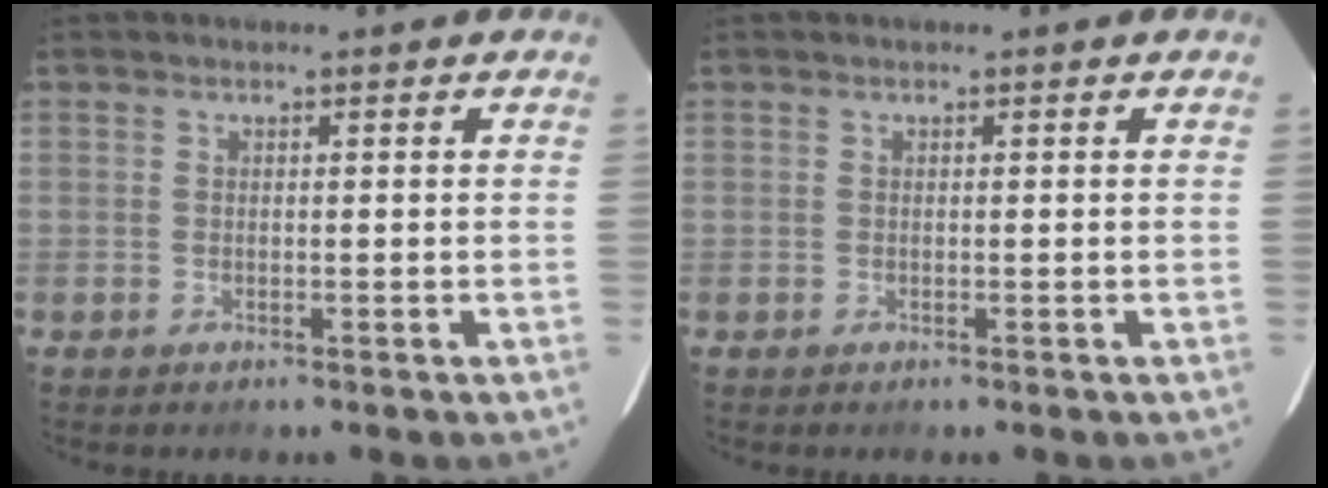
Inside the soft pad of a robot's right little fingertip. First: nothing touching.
{"total": 0.0}